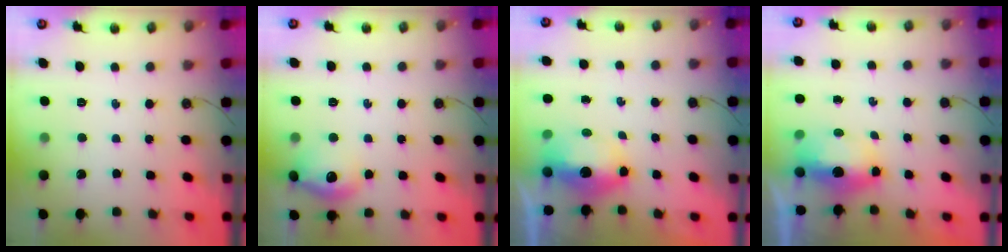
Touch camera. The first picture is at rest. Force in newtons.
{"total": 13.6, "press": 13.6, "slide": 1.1}
{"total": 7.8, "press": 7.7, "slide": 1.4}
{"total": 12.7, "press": 8.4, "slide": 9.5}